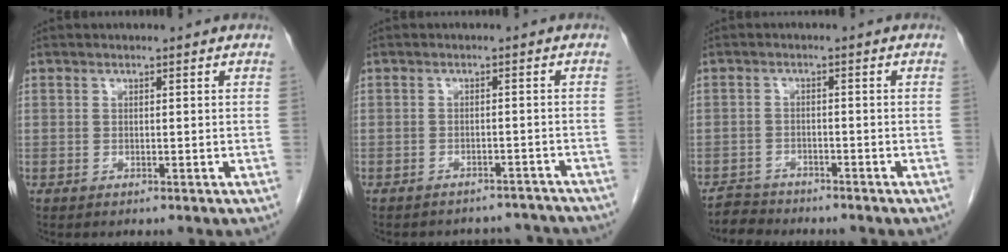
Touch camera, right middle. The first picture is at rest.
{"total": 8.9, "force": [-8.4, 2.8, 0.5], "torque": [-0.005, 0.023, -0.088]}
{"total": 3.1, "force": [-3.0, 0.9, -0.5], "torque": [0.008, -0.005, -0.054]}